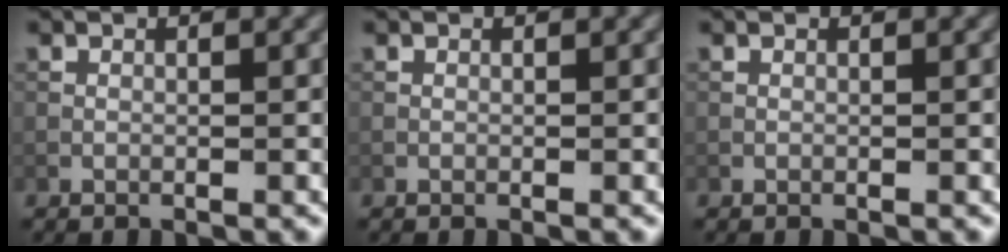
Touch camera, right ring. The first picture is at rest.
{"total": 0.0}
{"total": 0.0}